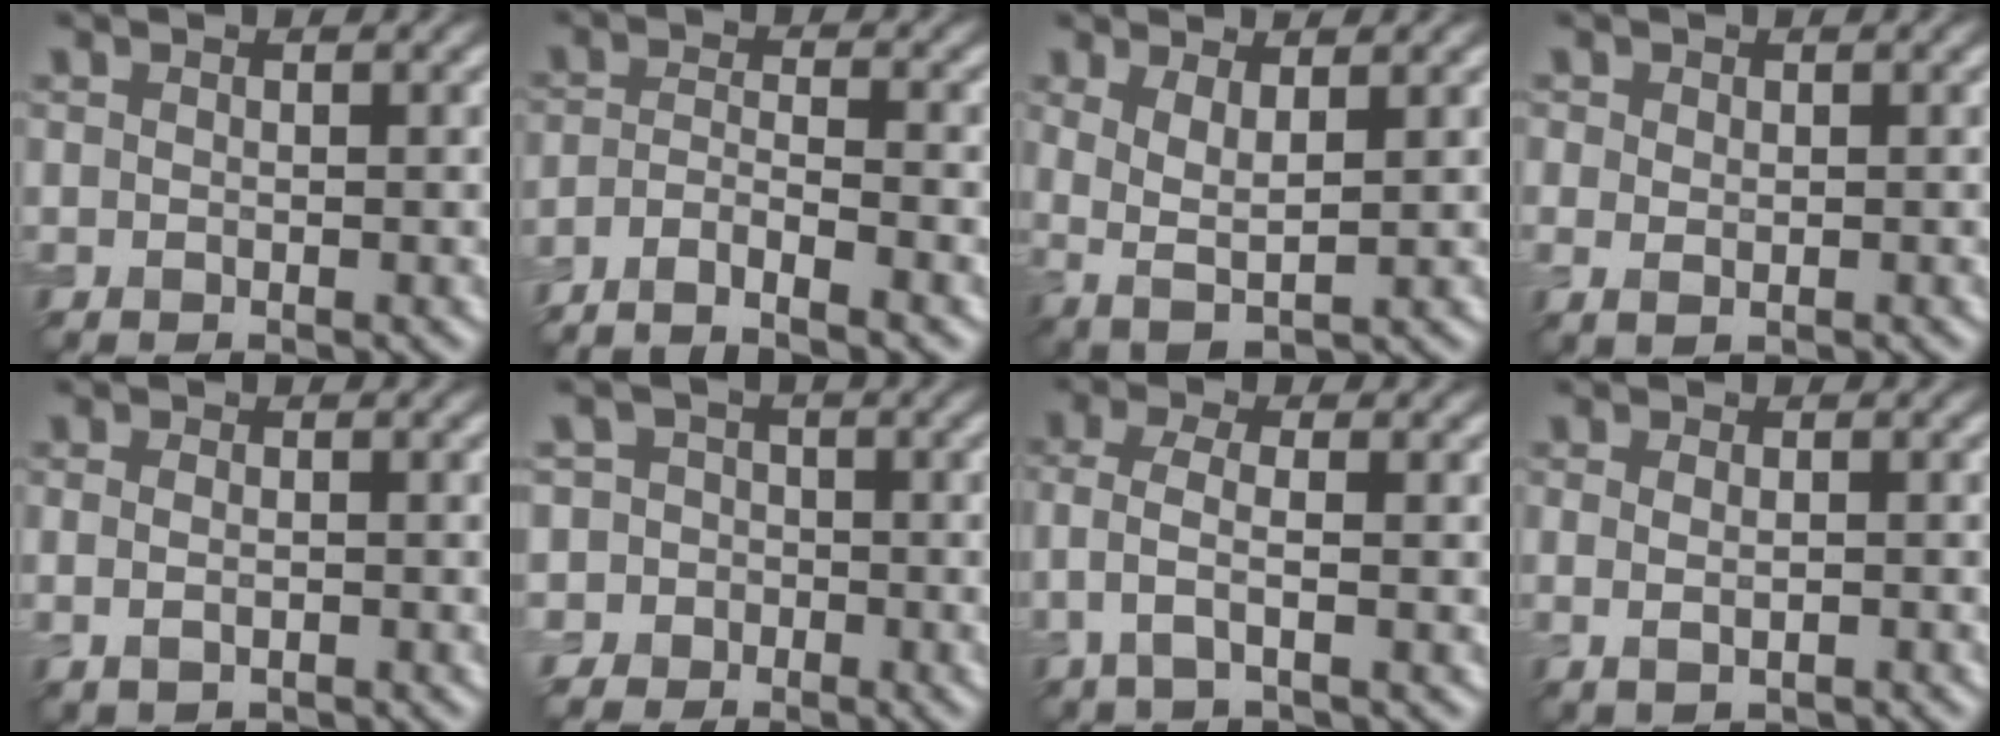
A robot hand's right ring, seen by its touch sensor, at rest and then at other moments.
{"total": 4.7, "force": [-3.6, 1.0, 2.9], "torque": [-0.048, -0.001, -0.073]}
{"total": 3.0, "force": [0.7, 0.9, 2.8], "torque": [-0.058, -0.006, 0.017]}
{"total": 1.1, "force": [0.2, 0.8, 0.7], "torque": [-0.014, -0.001, 0.005]}
{"total": 1.4, "force": [-0.3, 0.8, 1.1], "torque": [-0.024, -0.004, -0.004]}
{"total": 5.9, "force": [-1.8, 5.6, 0.3], "torque": [0.011, 0.015, -0.069]}
{"total": 2.6, "force": [-0.7, 0.8, 2.4], "torque": [-0.057, 0.003, -0.019]}
{"total": 1.3, "force": [-0.2, 0.5, 1.2], "torque": [-0.025, -0.005, -0.001]}